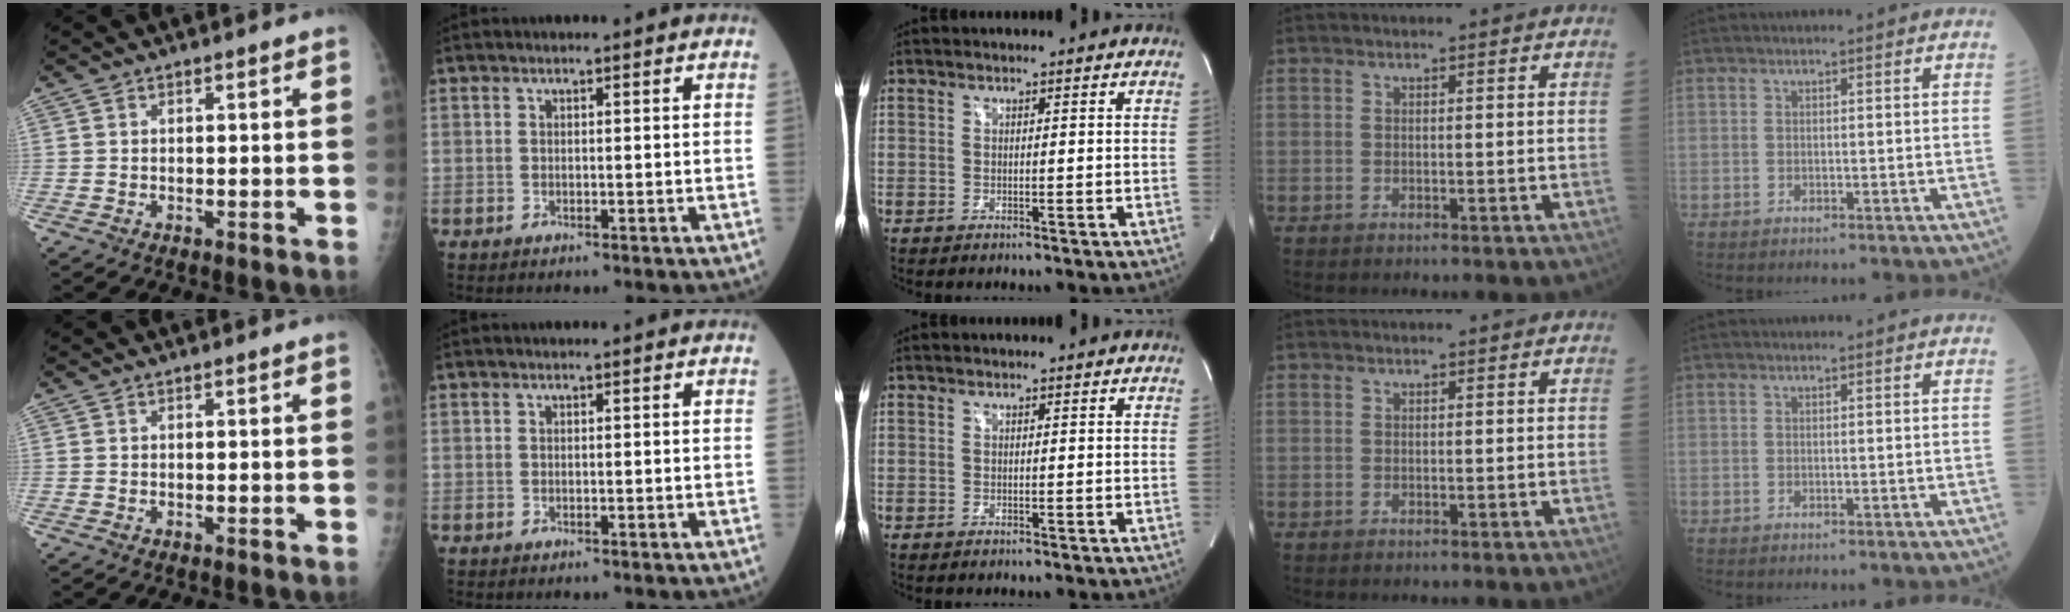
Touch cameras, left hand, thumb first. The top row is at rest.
{}